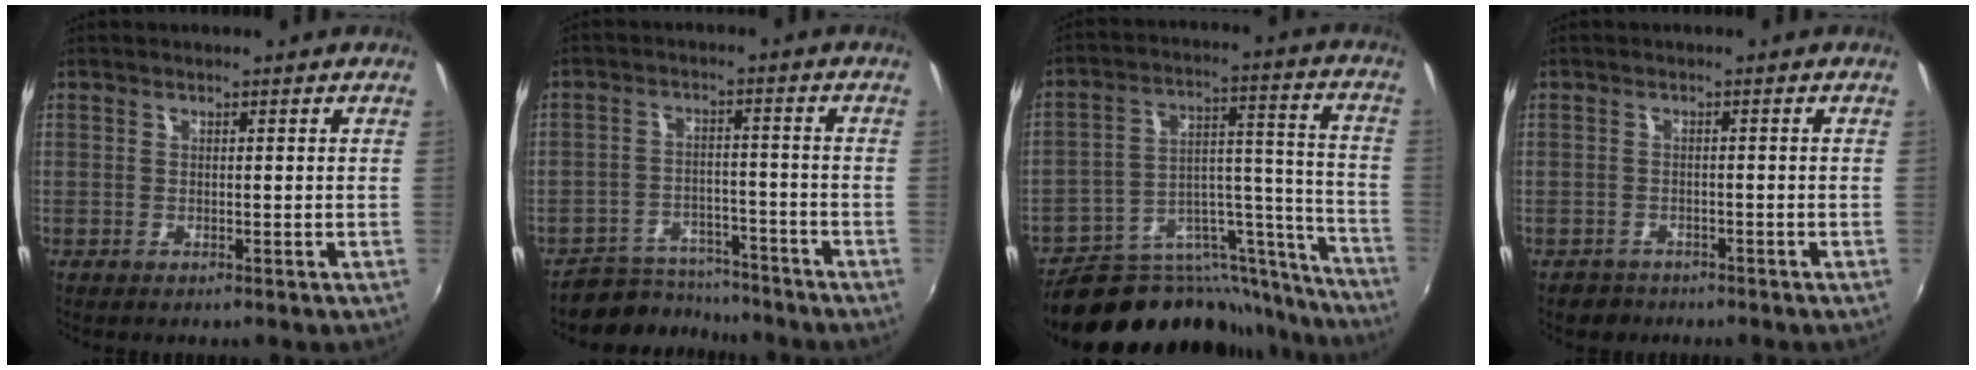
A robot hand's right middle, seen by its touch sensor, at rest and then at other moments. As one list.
[{"total": 7.5, "force": [-6.9, 3.0, 0.2], "torque": [-0.020, 0.017, -0.103]}, {"total": 24.9, "force": [-21.0, 9.4, 9.6], "torque": [-0.122, 0.050, -0.293]}, {"total": 2.5, "force": [-1.8, 1.7, 0.1], "torque": [-0.013, 0.000, -0.029]}]